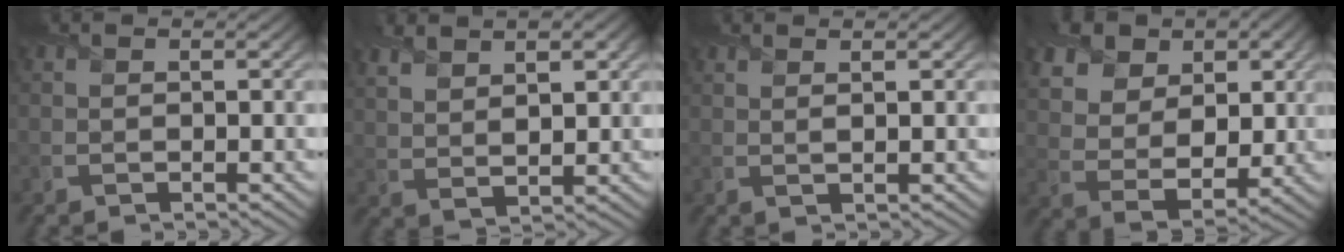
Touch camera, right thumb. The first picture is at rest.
{"total": 6.8, "force": [4.1, 2.9, 4.6], "torque": [-0.097, 0.000, 0.080]}
{"total": 1.3, "force": [0.9, 0.2, 1.0], "torque": [-0.020, -0.003, 0.016]}
{"total": 11.2, "force": [5.6, 7.5, 6.2], "torque": [-0.162, 0.004, 0.105]}